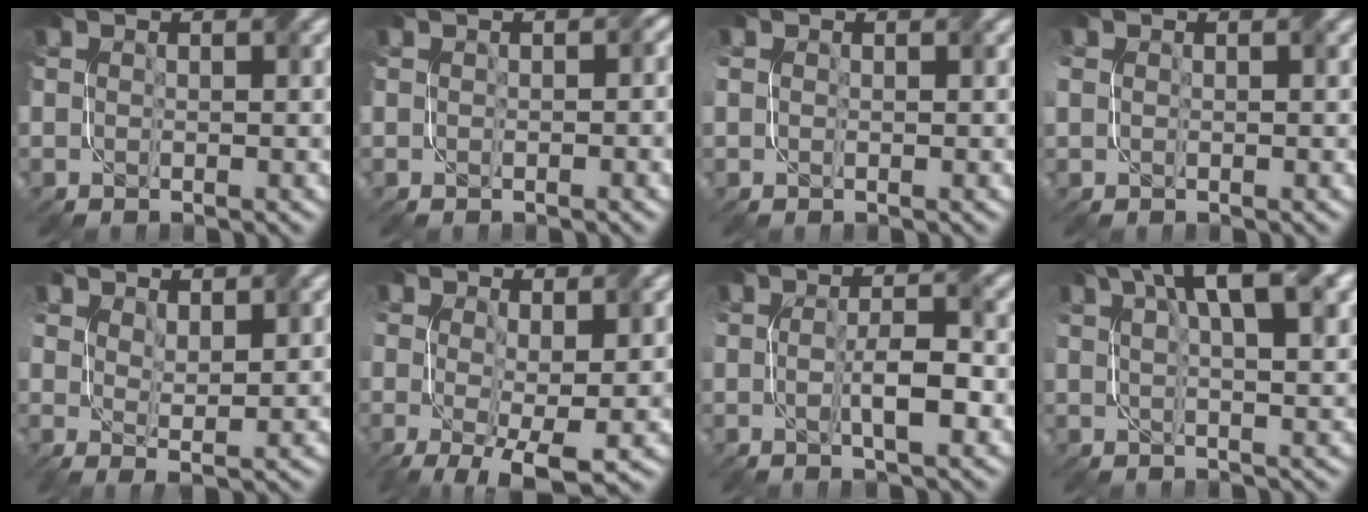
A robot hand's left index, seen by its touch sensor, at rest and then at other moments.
{"total": 2.2, "force": [0.0, 1.4, 1.7], "torque": [-0.005, 0.000, 0.001]}
{"total": 0.8, "force": [-0.1, 0.7, 0.3], "torque": [0.002, -0.004, -0.002]}
{"total": 1.8, "force": [0.0, 1.5, 1.0], "torque": [-0.021, -0.005, 0.002]}
{"total": 3.0, "force": [2.2, 0.7, 1.9], "torque": [-0.042, 0.002, 0.042]}
{"total": 6.5, "force": [-0.9, 2.5, 5.9], "torque": [-0.114, -0.013, -0.010]}
{"total": 3.3, "force": [-0.6, 0.7, 3.2], "torque": [-0.057, 0.004, -0.013]}
{"total": 7.6, "force": [3.7, 2.2, 6.3], "torque": [-0.091, 0.023, 0.057]}